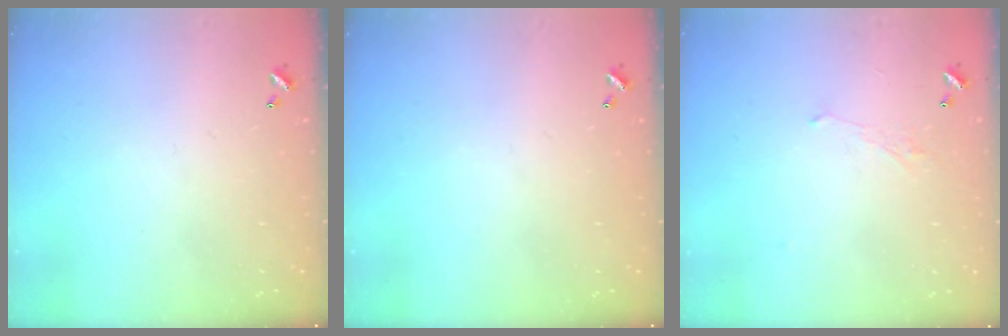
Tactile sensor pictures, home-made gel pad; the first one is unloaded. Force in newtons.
{"total": 0.0}
{"total": 1.7, "press": 1.6, "slide": 0.6}